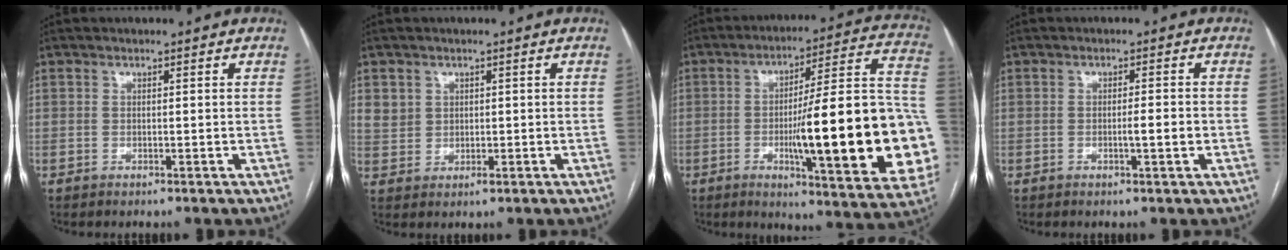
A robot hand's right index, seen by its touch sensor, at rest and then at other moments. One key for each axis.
{"total": 3.3, "fx": 1.3, "fy": 2.9, "fz": 0.6, "tx": -0.011, "ty": 0.002, "tz": 0.029}
{"total": 27.1, "fx": -5.3, "fy": 3.4, "fz": 26.4, "tx": -0.287, "ty": 0.010, "tz": -0.071}
{"total": 2.3, "fx": -0.6, "fy": 0.0, "fz": 2.2, "tx": -0.036, "ty": -0.002, "tz": -0.011}